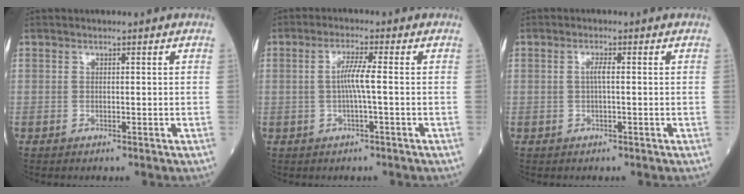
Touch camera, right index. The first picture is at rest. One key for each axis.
{"total": 3.7, "fx": -0.2, "fy": -0.3, "fz": 3.7, "tx": -0.075, "ty": 0.003, "tz": -0.003}
{"total": 1.5, "fx": 0.1, "fy": 0.1, "fz": 1.5, "tx": -0.033, "ty": 0.002, "tz": 0.001}